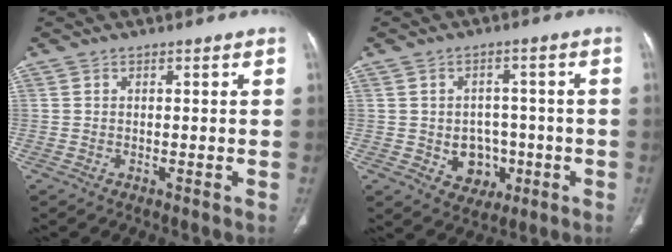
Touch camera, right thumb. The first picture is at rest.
{"total": 7.0, "force": [-1.8, 5.9, 3.2], "torque": [-0.010, 0.018, -0.015]}